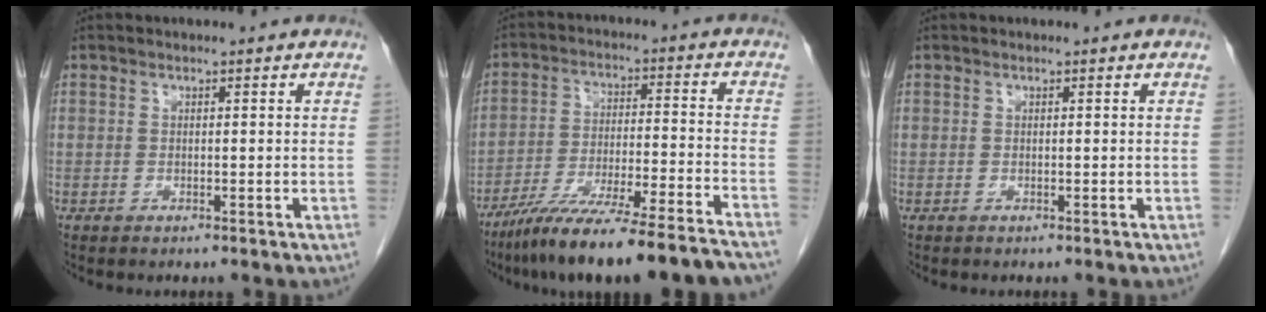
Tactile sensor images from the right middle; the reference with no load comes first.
{"total": 19.7, "force": [-16.4, -0.1, 10.8], "torque": [-0.147, -0.030, -0.263]}
{"total": 0.0}